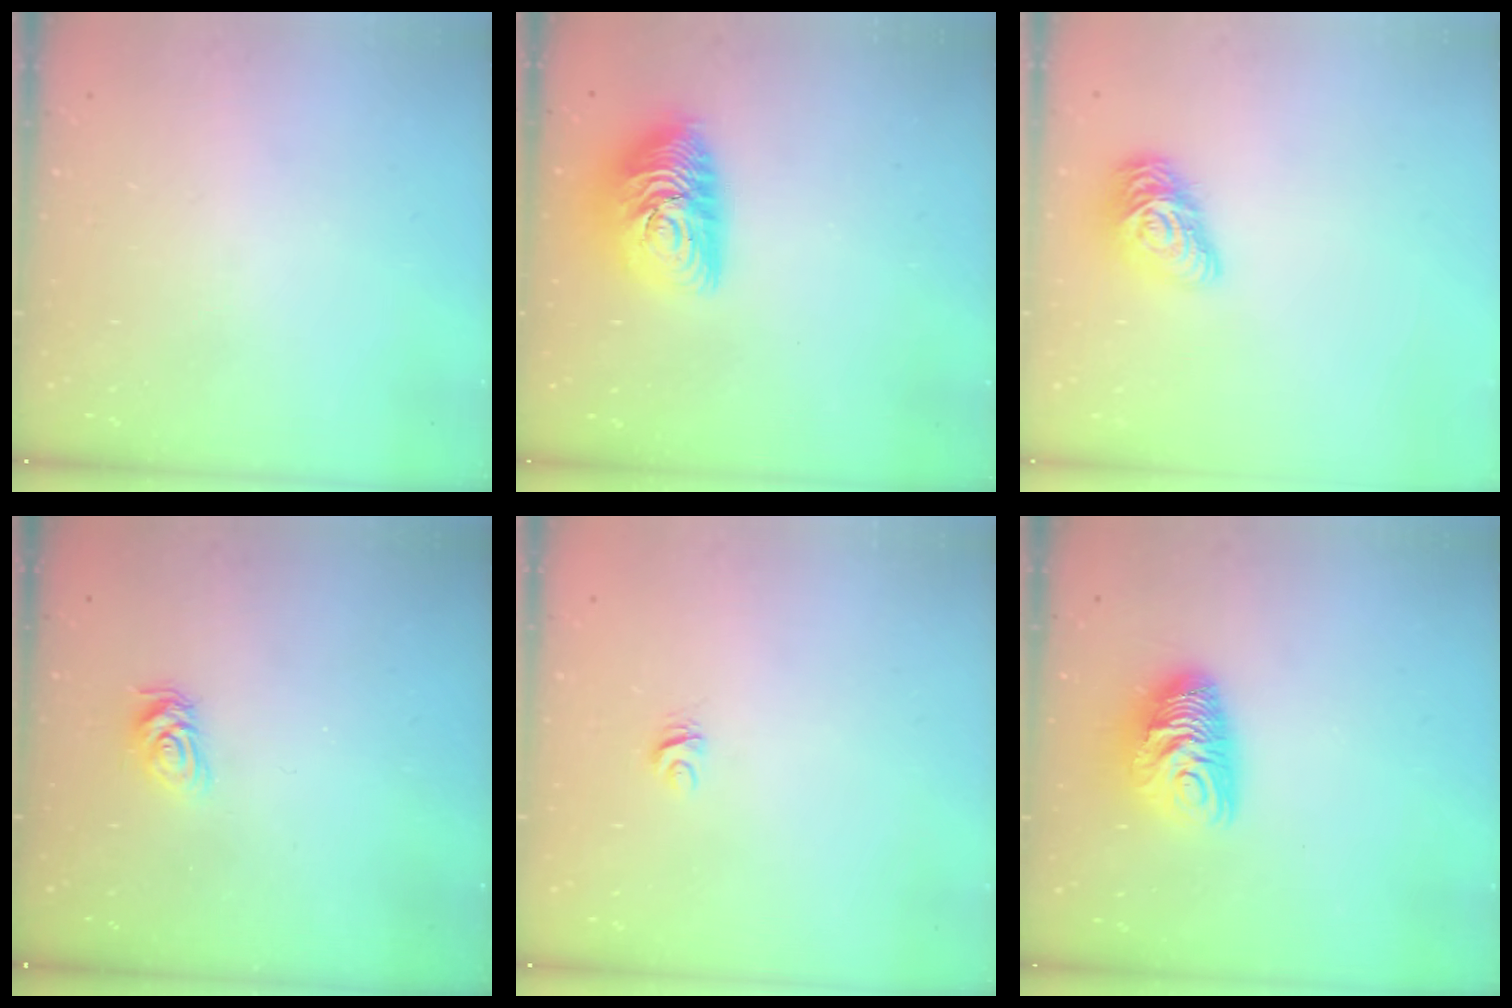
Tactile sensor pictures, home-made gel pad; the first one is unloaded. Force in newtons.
{"total": 14.0, "press": 14.0, "slide": 0.9}
{"total": 11.5, "press": 11.5, "slide": 0.4}
{"total": 7.2, "press": 7.1, "slide": 0.7}
{"total": 4.5, "press": 4.5, "slide": 0.0}
{"total": 10.2, "press": 10.2, "slide": 0.6}